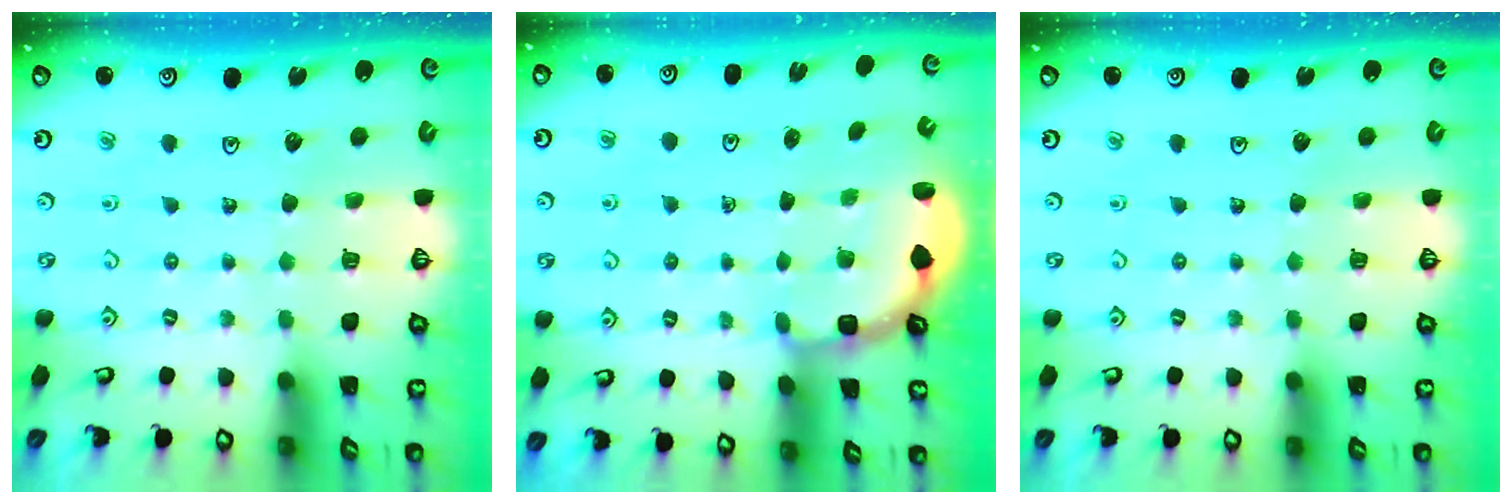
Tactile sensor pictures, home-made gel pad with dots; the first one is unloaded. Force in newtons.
{"total": 2.8, "press": 2.4, "slide": 1.4}
{"total": 0.0}